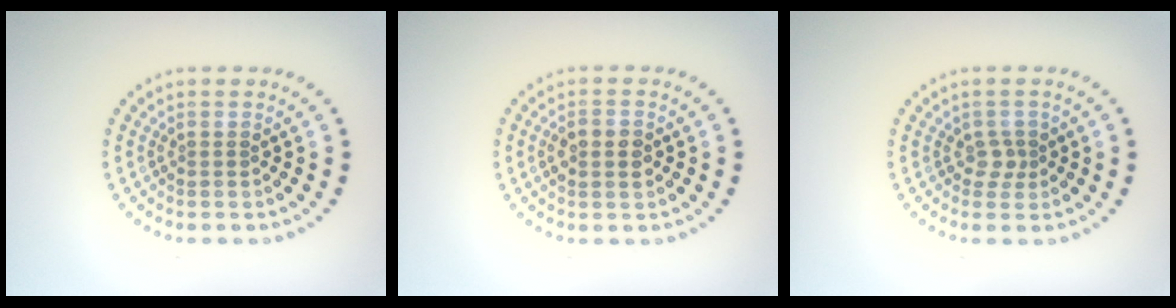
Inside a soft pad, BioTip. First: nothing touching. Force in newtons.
{"total": 2.1, "press": 2.0, "slide": 0.1}
{"total": 1.4, "press": 1.1, "slide": 0.9}